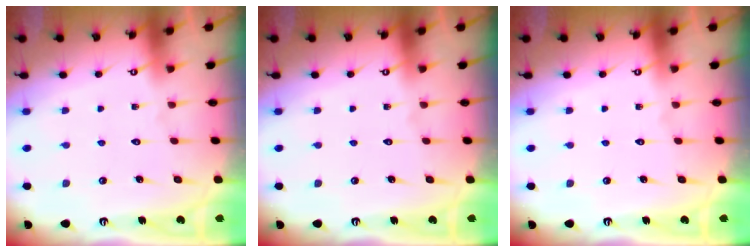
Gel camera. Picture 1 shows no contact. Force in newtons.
{"total": 0.0}
{"total": 0.0}